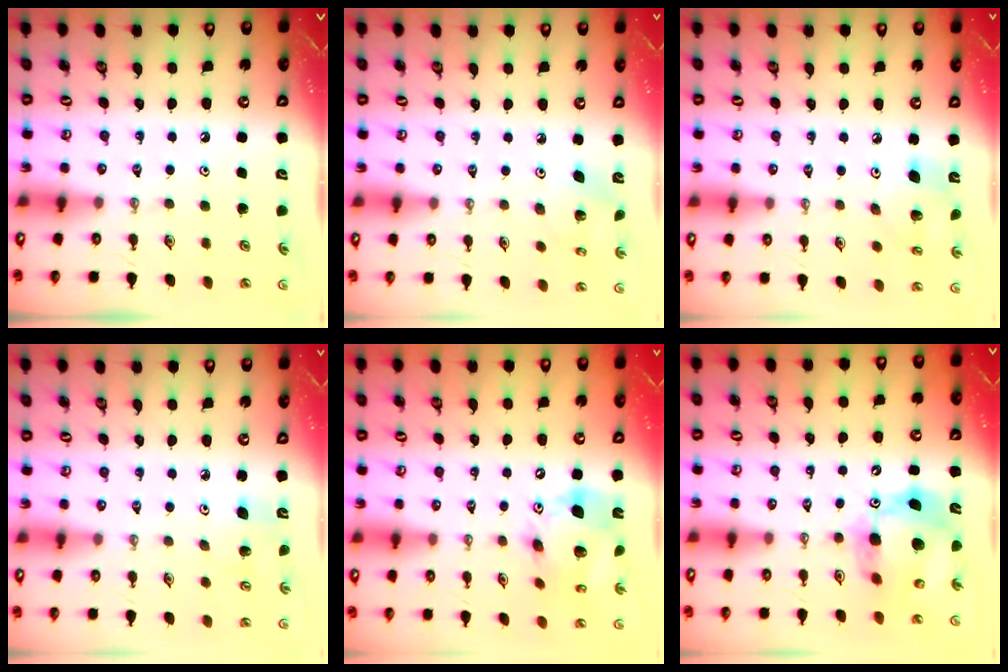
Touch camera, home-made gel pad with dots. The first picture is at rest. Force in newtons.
{"total": 4.6, "press": 4.6, "slide": 0.3}
{"total": 9.7, "press": 9.5, "slide": 2.0}
{"total": 6.1, "press": 6.0, "slide": 1.0}
{"total": 18.1, "press": 17.8, "slide": 3.6}
{"total": 14.7, "press": 14.6, "slide": 1.7}